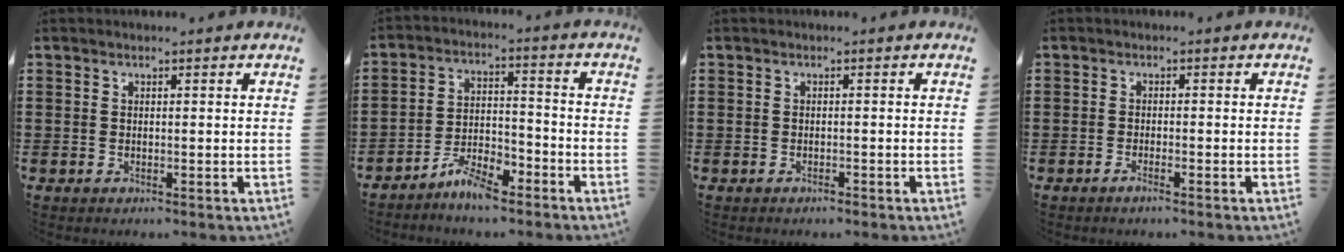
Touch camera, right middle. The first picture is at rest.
{"total": 5.9, "force": [-5.2, 1.4, 2.4], "torque": [-0.061, 0.004, -0.104]}
{"total": 0.5, "force": [-0.5, 0.1, 0.2], "torque": [-0.005, -0.001, -0.010]}
{"total": 1.1, "force": [-0.8, 0.0, 0.8], "torque": [-0.015, -0.005, -0.014]}